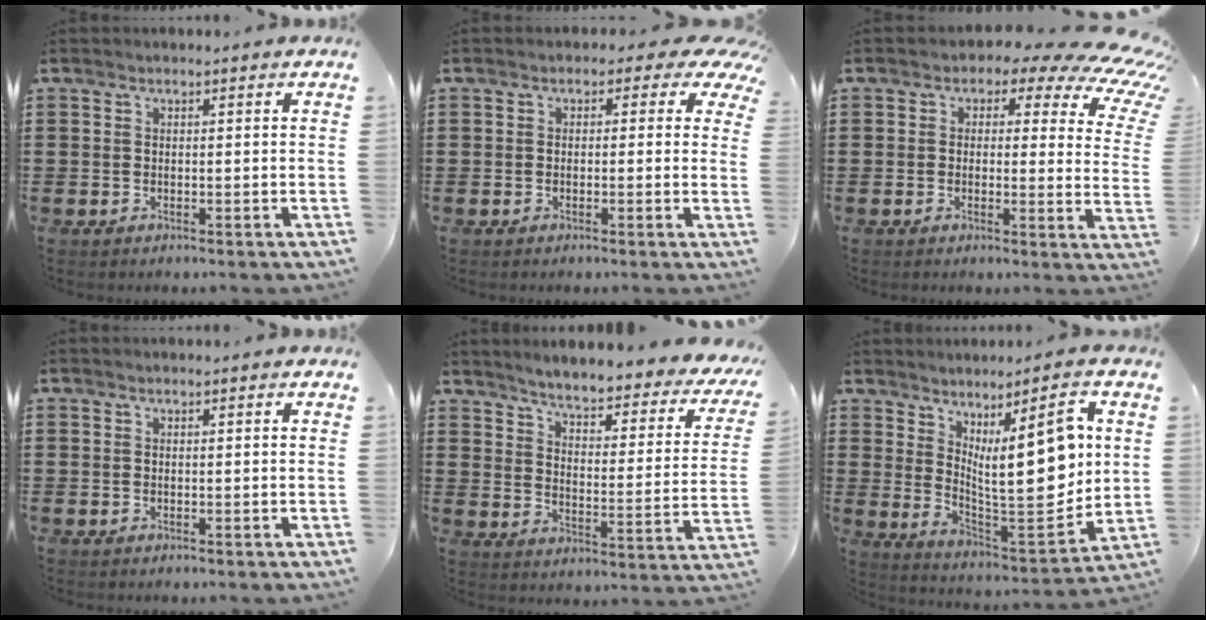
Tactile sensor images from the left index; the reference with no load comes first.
{"total": 2.3, "force": [0.3, 1.9, 1.3], "torque": [-0.025, 0.005, -0.001]}
{"total": 5.4, "force": [3.1, 3.2, 3.1], "torque": [-0.054, -0.019, 0.045]}
{"total": 0.0}
{"total": 3.8, "force": [3.5, -0.3, 1.3], "torque": [-0.046, -0.038, 0.049]}
{"total": 14.1, "force": [4.6, 4.8, 12.5], "torque": [-0.180, -0.021, 0.079]}